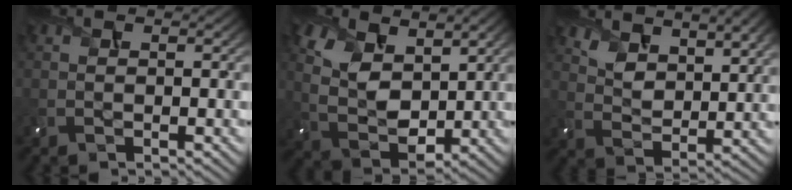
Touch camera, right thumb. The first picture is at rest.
{"total": 8.5, "force": [3.8, 4.9, 5.8], "torque": [-0.149, -0.003, 0.074]}
{"total": 9.0, "force": [5.9, 4.1, 5.4], "torque": [-0.114, -0.004, 0.108]}